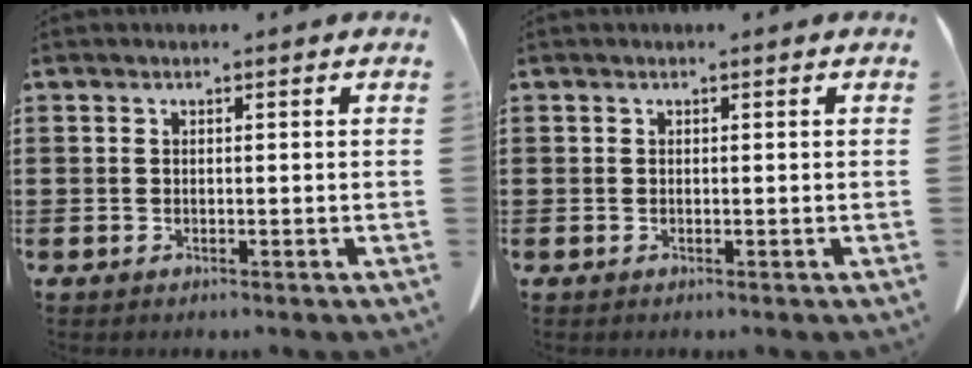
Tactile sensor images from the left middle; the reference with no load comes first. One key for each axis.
{"total": 0.0}